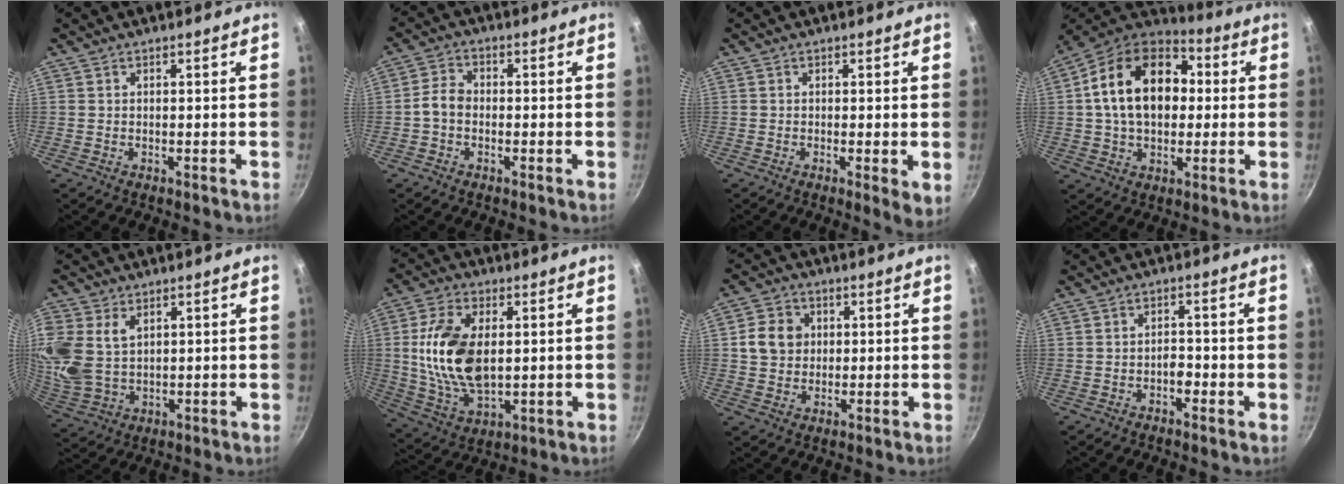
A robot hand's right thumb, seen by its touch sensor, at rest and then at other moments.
{"total": 3.9, "force": [-1.0, 2.9, 2.3], "torque": [-0.042, 0.020, -0.031]}
{"total": 3.2, "force": [-0.2, 0.7, 3.1], "torque": [-0.043, -0.014, -0.004]}
{"total": 20.5, "force": [2.4, 14.1, 14.6], "torque": [-0.221, 0.033, 0.026]}
{"total": 14.6, "force": [4.3, 10.5, 9.2], "torque": [-0.219, 0.000, 0.098]}
{"total": 16.2, "force": [1.7, 9.4, 13.1], "torque": [-0.235, -0.005, 0.039]}
{"total": 7.1, "force": [1.3, 6.2, 3.1], "torque": [-0.031, 0.006, 0.016]}
{"total": 1.9, "force": [-1.0, 1.0, 1.2], "torque": [-0.008, 0.014, -0.018]}